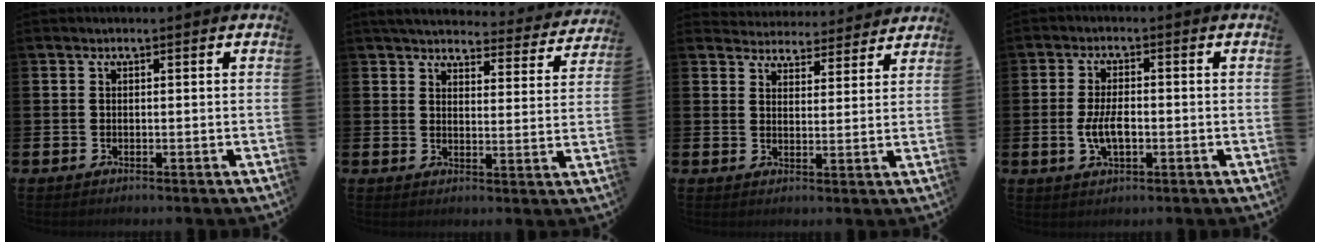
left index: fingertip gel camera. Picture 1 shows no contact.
{"total": 4.5, "force": [4.3, 0.8, 1.0], "torque": [-0.036, -0.031, 0.074]}
{"total": 4.3, "force": [4.2, 0.8, -0.5], "torque": [-0.007, -0.032, 0.074]}
{"total": 4.2, "force": [-0.7, 2.0, 3.7], "torque": [-0.071, 0.001, -0.014]}